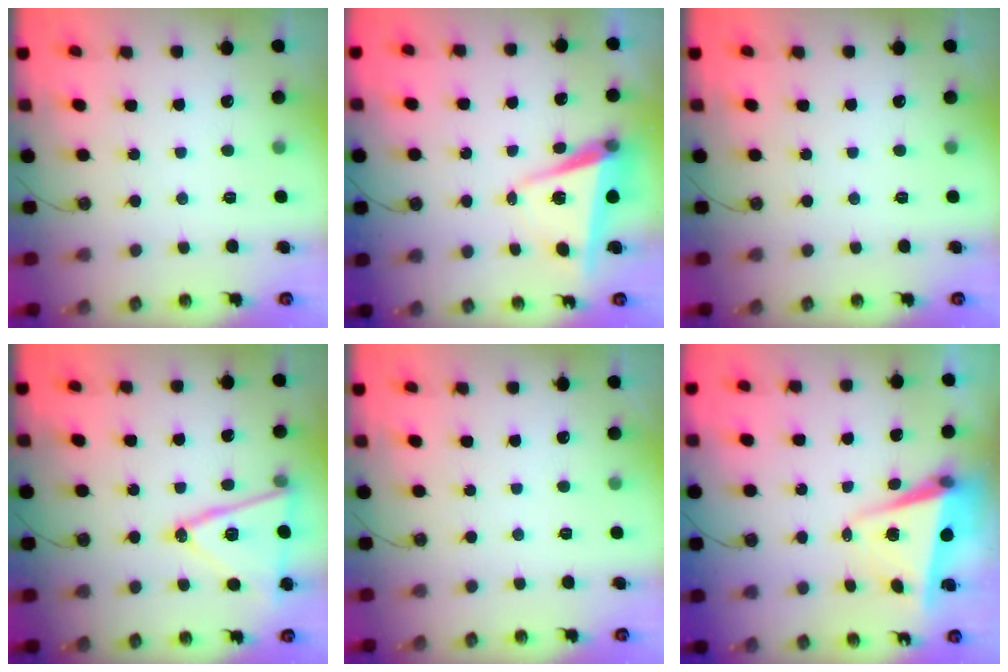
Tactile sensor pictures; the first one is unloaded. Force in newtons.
{"total": 6.3, "press": 5.0, "slide": 3.8}
{"total": 0.0}
{"total": 15.6, "press": 15.1, "slide": 3.8}
{"total": 0.0}
{"total": 5.5, "press": 5.2, "slide": 1.7}